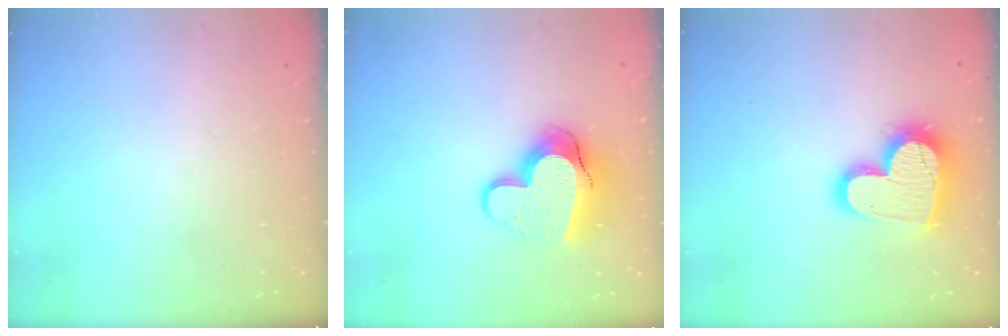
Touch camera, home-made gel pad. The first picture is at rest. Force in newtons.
{"total": 14.1, "press": 14.1, "slide": 1.1}
{"total": 17.4, "press": 17.3, "slide": 1.3}